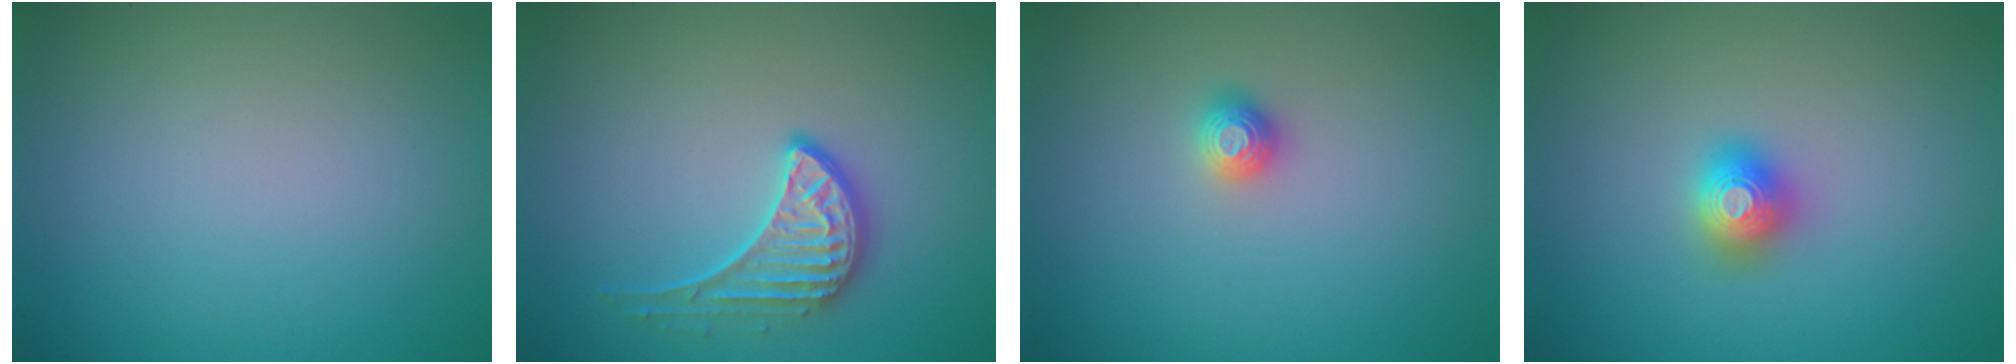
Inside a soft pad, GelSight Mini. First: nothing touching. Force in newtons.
{"total": 2.7, "press": 2.2, "slide": 1.6}
{"total": 1.2, "press": 1.1, "slide": 0.3}
{"total": 2.0, "press": 2.0, "slide": 0.2}